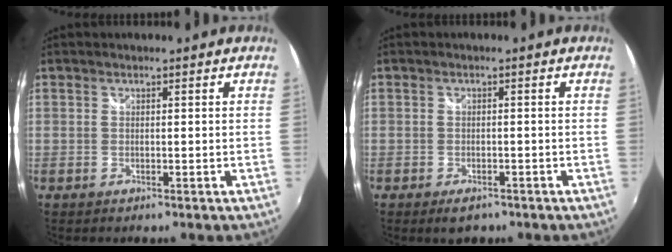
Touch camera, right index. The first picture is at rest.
{"total": 3.5, "force": [-2.4, 1.8, 1.7], "torque": [-0.037, -0.011, -0.036]}